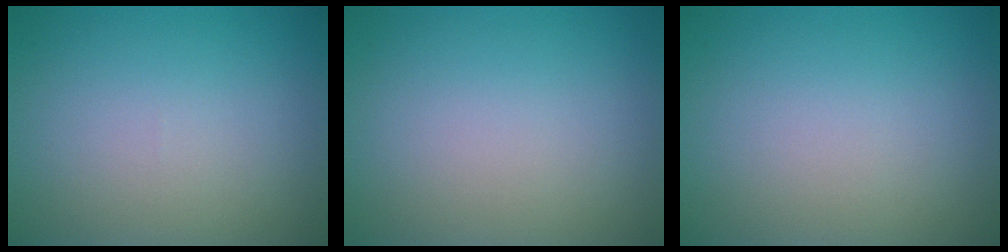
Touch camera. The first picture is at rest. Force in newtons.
{"total": 0.0}
{"total": 0.0}